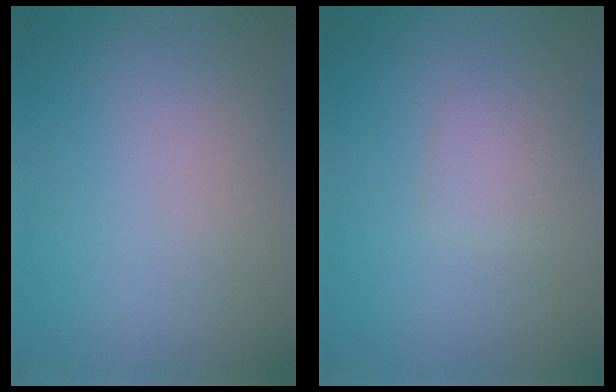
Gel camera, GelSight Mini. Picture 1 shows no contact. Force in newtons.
{"total": 1.1, "press": 1.1, "slide": 0.1}